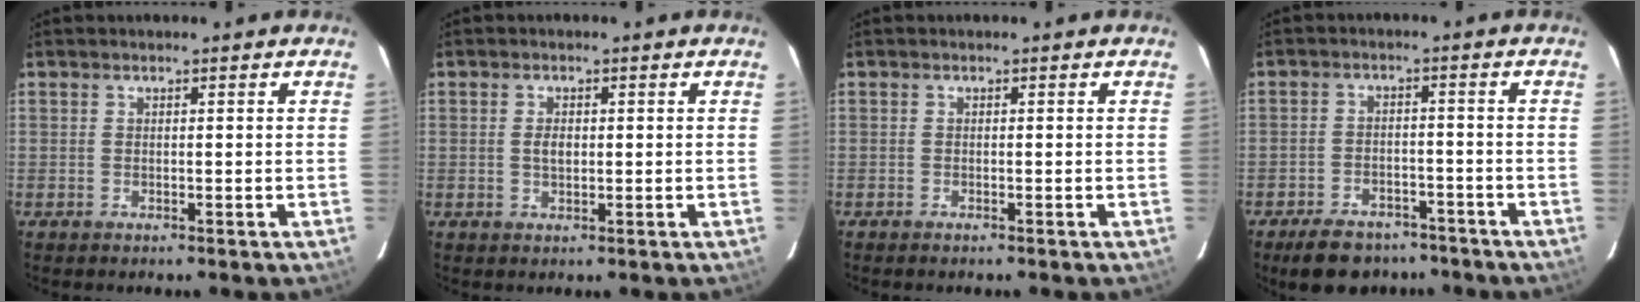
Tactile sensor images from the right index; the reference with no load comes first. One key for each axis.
{"total": 2.1, "fx": 0.1, "fy": 1.2, "fz": 1.6, "tx": -0.029, "ty": 0.002, "tz": 0.001}
{"total": 0.6, "fx": -0.6, "fy": 0.1, "fz": 0.1, "tx": -0.001, "ty": -0.002, "tz": -0.011}
{"total": 11.3, "fx": -8.9, "fy": 5.6, "fz": 4.2, "tx": -0.103, "ty": 0.009, "tz": -0.123}